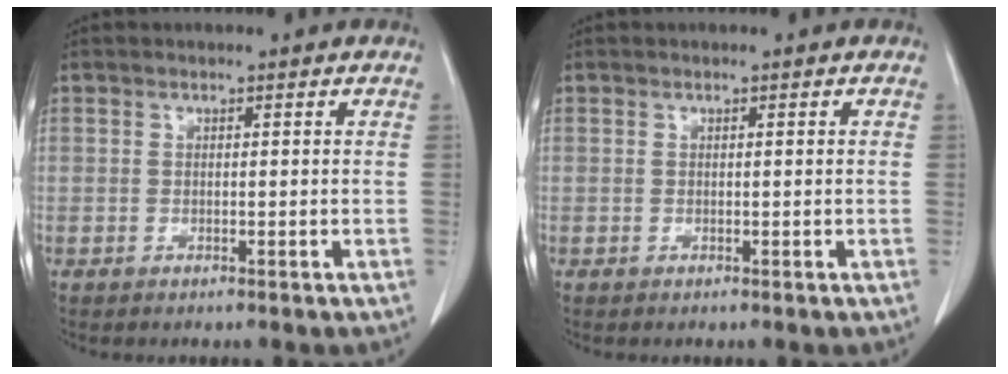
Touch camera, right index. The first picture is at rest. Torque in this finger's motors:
{"motor_torque": [0.05, 0.16, 0.06, 0.01]}